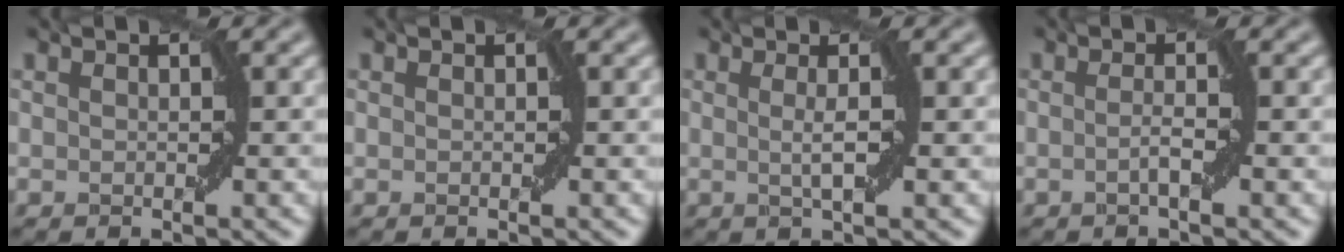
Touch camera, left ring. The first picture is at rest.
{"total": 0.0}
{"total": 2.1, "force": [0.2, 0.3, 2.0], "torque": [-0.035, 0.002, 0.001]}
{"total": 1.5, "force": [-0.4, 0.0, 1.4], "torque": [-0.028, 0.002, -0.008]}